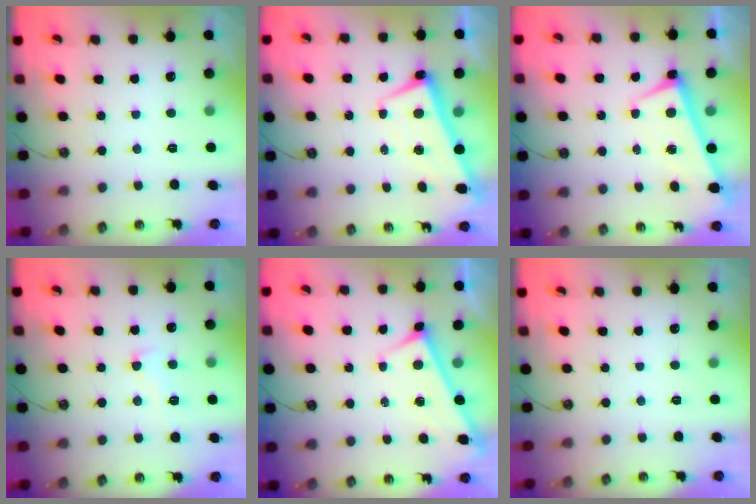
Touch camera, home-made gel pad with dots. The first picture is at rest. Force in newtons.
{"total": 2.7, "press": 2.7, "slide": 0.4}
{"total": 1.0, "press": 0.8, "slide": 0.5}
{"total": 1.6, "press": 1.4, "slide": 0.7}
{"total": 3.3, "press": 3.3, "slide": 0.3}
{"total": 0.0}